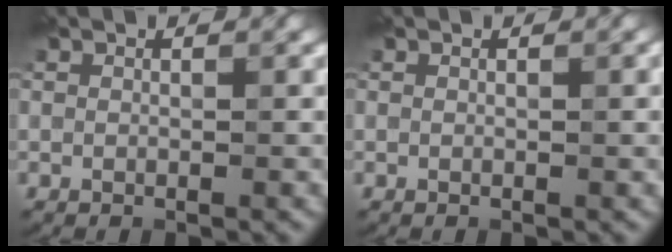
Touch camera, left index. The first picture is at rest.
{"total": 0.7, "force": [0.1, 0.1, 0.6], "torque": [-0.006, 0.002, 0.000]}